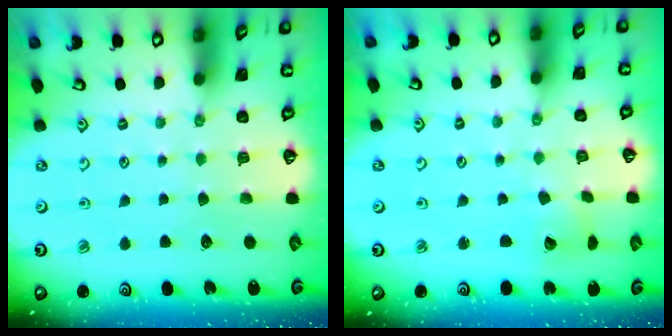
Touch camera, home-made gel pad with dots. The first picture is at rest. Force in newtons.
{"total": 3.7, "press": 3.7, "slide": 0.5}